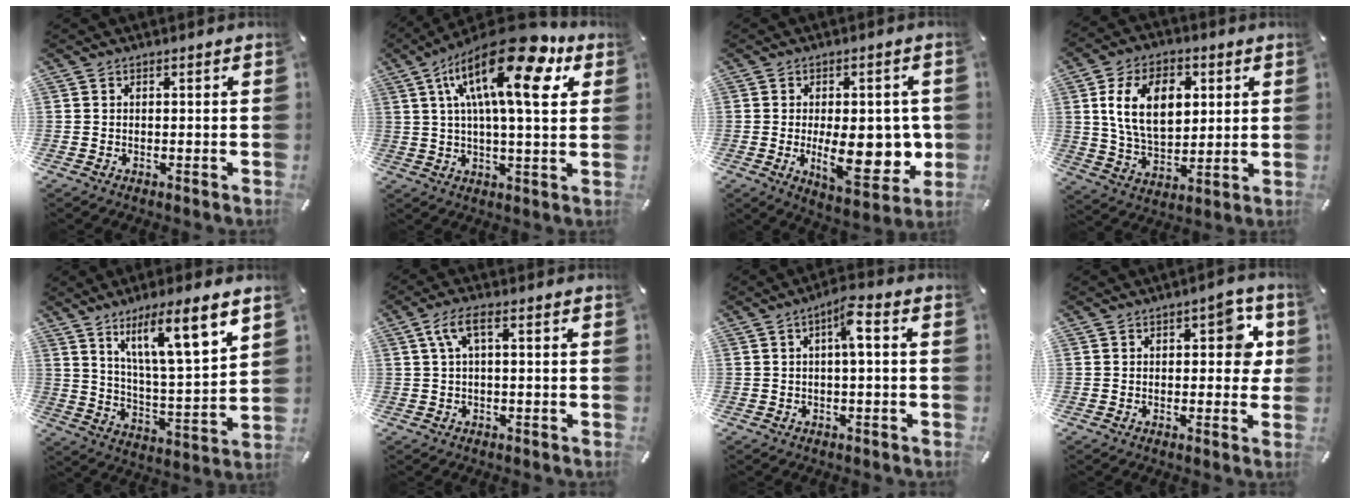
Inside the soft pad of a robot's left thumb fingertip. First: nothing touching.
{"total": 22.6, "force": [9.6, 8.1, 18.7], "torque": [-0.333, -0.042, 0.143]}
{"total": 16.4, "force": [-1.3, 7.8, 14.4], "torque": [-0.189, -0.024, -0.016]}
{"total": 14.5, "force": [4.2, 9.5, 10.1], "torque": [-0.194, 0.005, 0.073]}
{"total": 14.1, "force": [9.7, 2.7, 9.9], "torque": [-0.161, -0.055, 0.155]}
{"total": 5.2, "force": [0.8, 1.5, 4.9], "torque": [-0.094, 0.008, 0.014]}
{"total": 5.7, "force": [0.5, 1.3, 5.5], "torque": [-0.098, 0.007, 0.005]}
{"total": 7.0, "force": [1.5, 4.0, 5.6], "torque": [-0.055, -0.003, 0.015]}